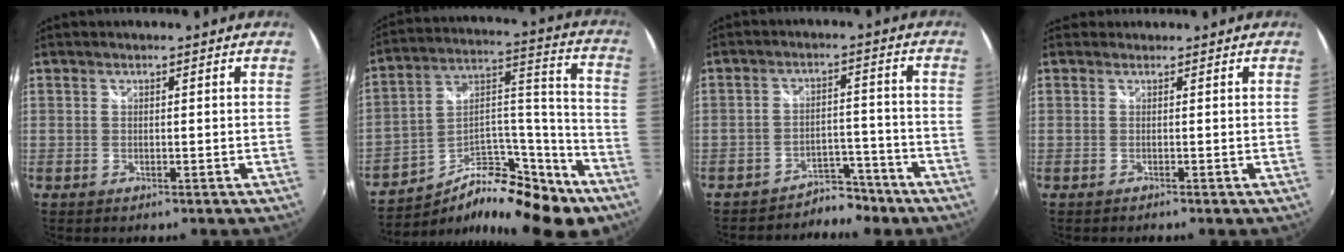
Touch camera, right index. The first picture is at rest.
{"total": 25.7, "force": [-15.5, 12.2, 16.5], "torque": [-0.283, 0.026, -0.226]}
{"total": 6.5, "force": [-5.6, 3.1, 1.2], "torque": [-0.024, 0.025, -0.077]}
{"total": 0.9, "force": [0.2, 0.8, 0.2], "torque": [-0.007, -0.002, -0.001]}